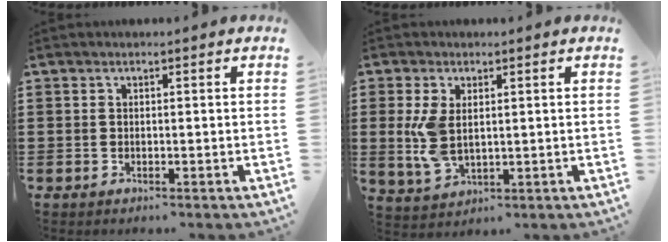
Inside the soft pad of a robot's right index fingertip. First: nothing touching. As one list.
[{"total": 6.0, "force": [0.7, 3.3, 4.9], "torque": [-0.125, -0.001, 0.006]}]